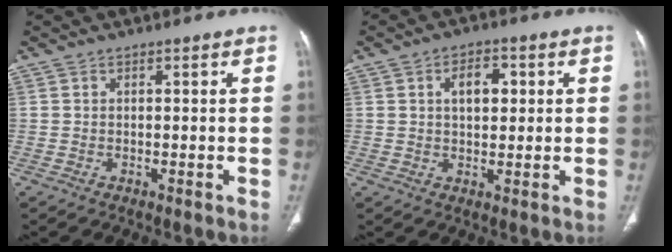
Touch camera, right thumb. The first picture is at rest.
{"total": 5.9, "force": [1.5, 3.4, 4.5], "torque": [-0.056, 0.002, 0.023]}